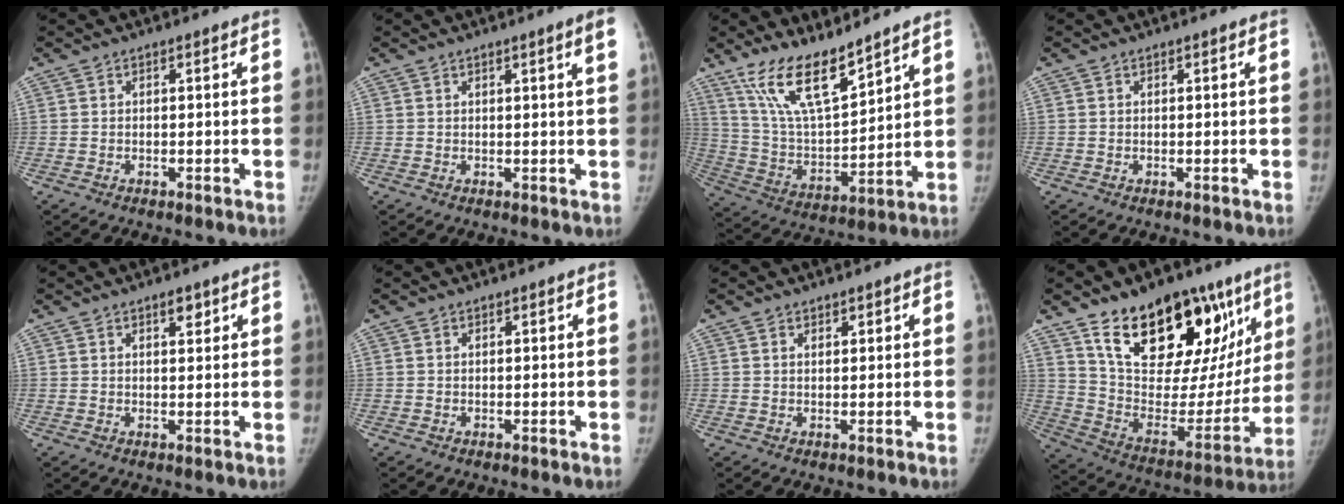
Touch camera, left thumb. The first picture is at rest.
{"total": 2.9, "force": [1.4, -0.3, 2.5], "torque": [-0.036, -0.007, 0.020]}
{"total": 14.9, "force": [11.3, 3.9, 8.9], "torque": [-0.145, -0.064, 0.227]}
{"total": 0.0}
{"total": 2.4, "force": [1.5, 1.0, 1.6], "torque": [-0.017, -0.009, 0.024]}
{"total": 0.0}
{"total": 1.2, "force": [0.9, 0.6, 0.5], "torque": [0.000, -0.005, 0.012]}
{"total": 31.0, "force": [17.6, 15.9, 19.9], "torque": [-0.250, -0.040, 0.285]}